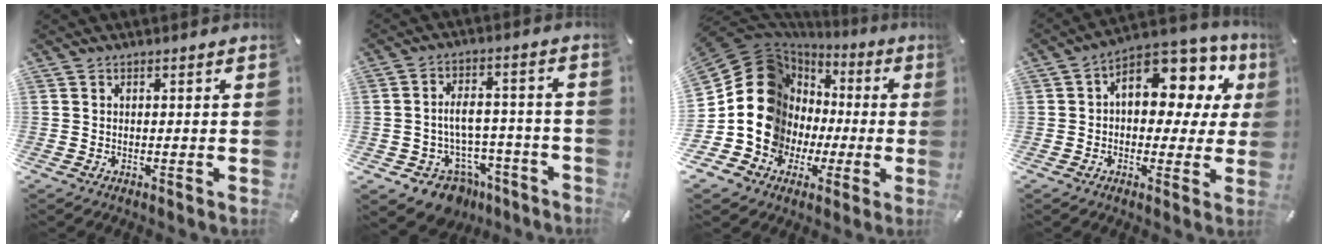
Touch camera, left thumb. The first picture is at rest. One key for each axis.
{"total": 9.2, "fx": -3.8, "fy": 7.2, "fz": 4.2, "tx": -0.064, "ty": 0.029, "tz": -0.056}
{"total": 17.6, "fx": 0.0, "fy": 15.8, "fz": 7.8, "tx": -0.170, "ty": -0.033, "tz": 0.018}
{"total": 12.7, "fx": 4.7, "fy": 7.9, "fz": 8.7, "tx": -0.116, "ty": -0.040, "tz": 0.081}